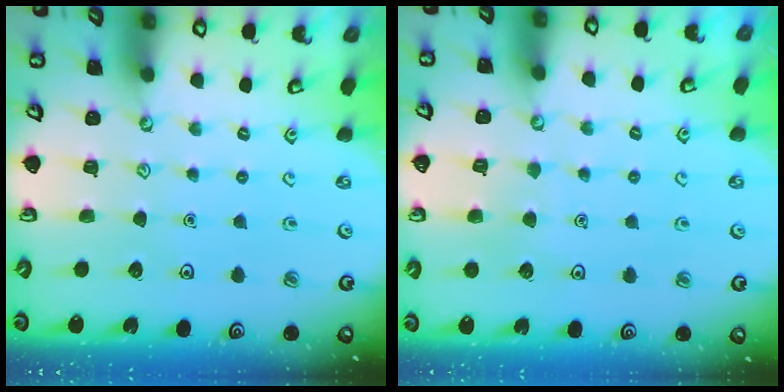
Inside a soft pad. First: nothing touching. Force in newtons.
{"total": 2.6, "press": 2.6, "slide": 0.3}